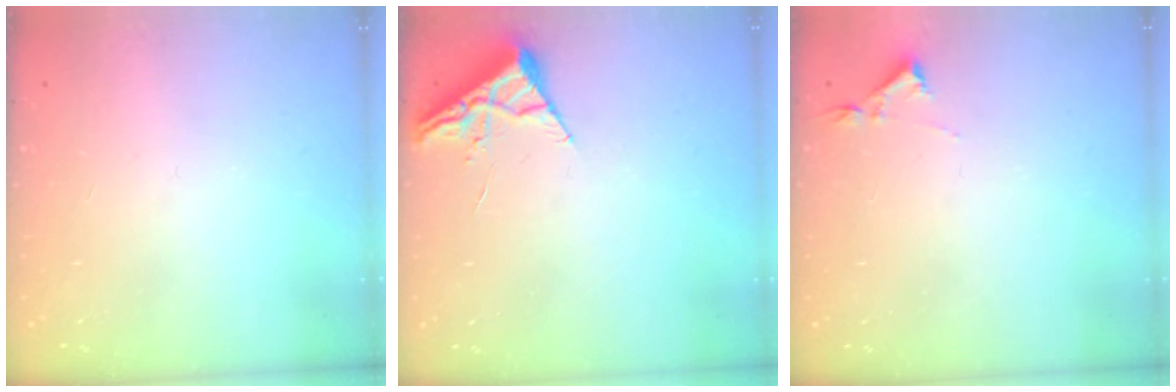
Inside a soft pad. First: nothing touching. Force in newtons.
{"total": 3.7, "press": 3.6, "slide": 0.5}
{"total": 2.9, "press": 2.9, "slide": 0.5}